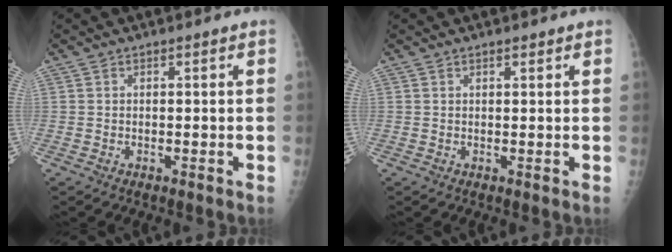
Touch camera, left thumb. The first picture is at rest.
{"total": 0.8, "force": [0.6, 0.3, 0.5], "torque": [-0.008, -0.003, 0.009]}